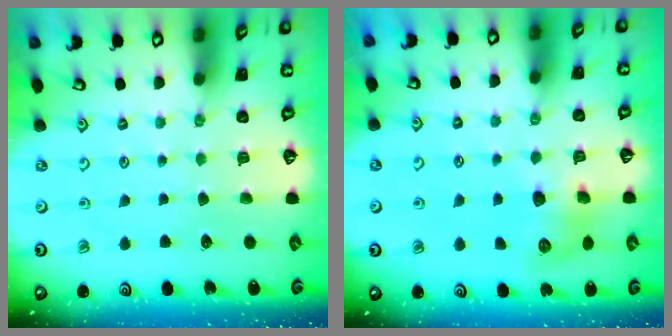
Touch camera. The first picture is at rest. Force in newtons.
{"total": 8.5, "press": 8.5, "slide": 0.5}